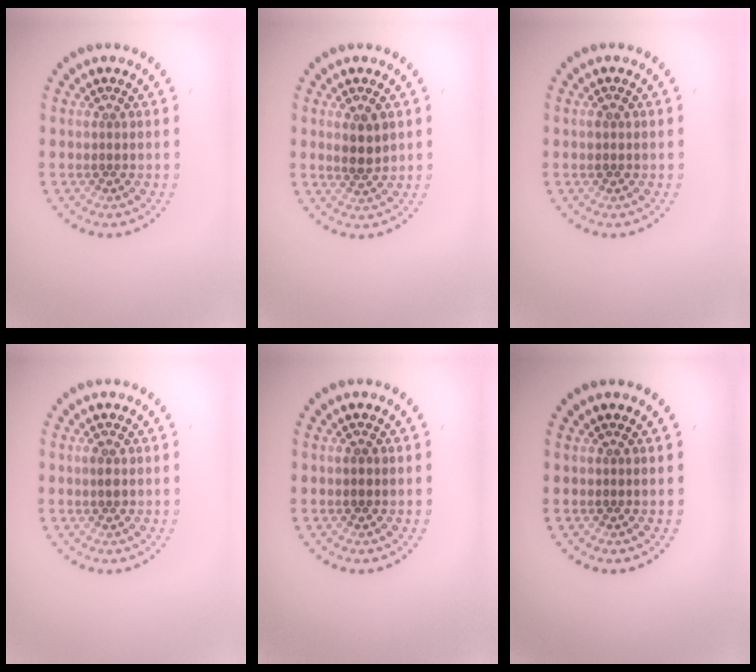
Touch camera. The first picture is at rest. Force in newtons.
{"total": 2.3, "press": 2.1, "slide": 0.8}
{"total": 1.0, "press": 1.0, "slide": 0.1}
{"total": 0.9, "press": 0.9, "slide": 0.3}
{"total": 1.0, "press": 1.0, "slide": 0.1}
{"total": 0.0}